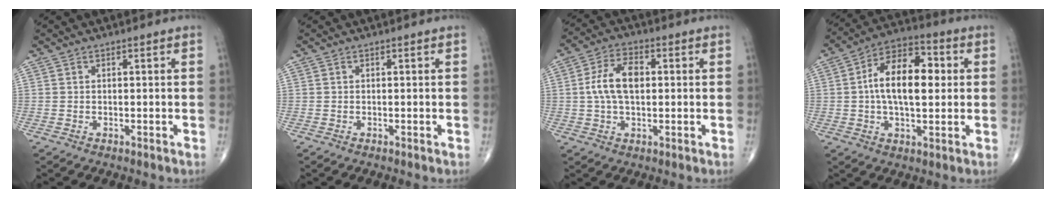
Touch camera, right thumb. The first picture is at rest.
{"total": 0.0}
{"total": 8.6, "force": [0.7, 4.9, 7.1], "torque": [-0.133, 0.015, 0.009]}
{"total": 14.5, "force": [1.4, 7.5, 12.3], "torque": [-0.193, 0.021, 0.013]}